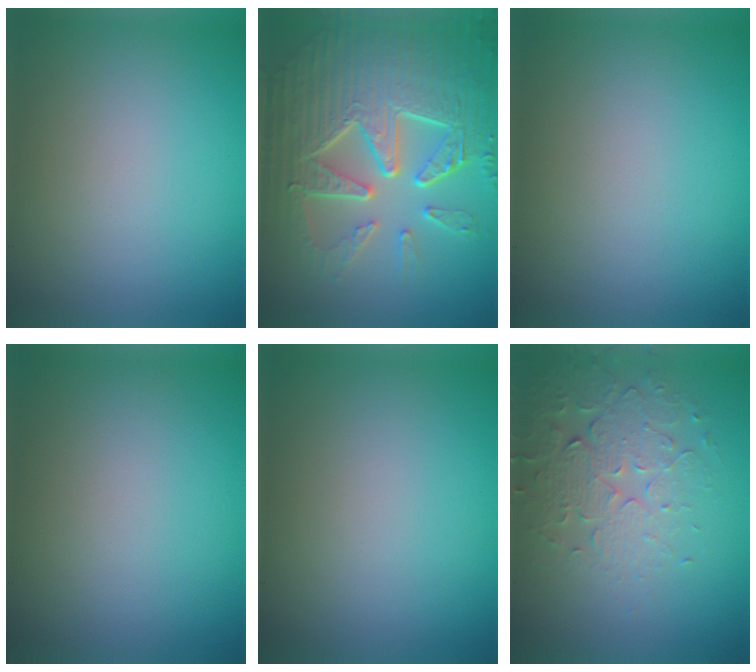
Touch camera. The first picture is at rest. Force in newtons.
{"total": 9.6, "press": 6.5, "slide": 7.0}
{"total": 0.0}
{"total": 0.0}
{"total": 0.0}
{"total": 3.8, "press": 3.5, "slide": 1.5}